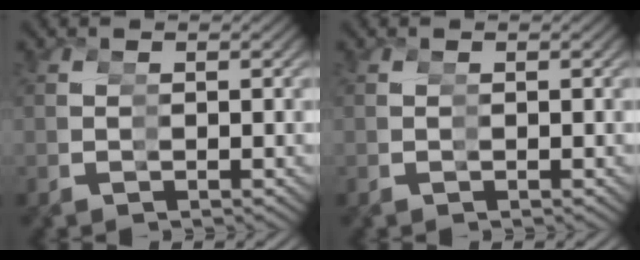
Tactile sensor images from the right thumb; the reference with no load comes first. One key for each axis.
{"total": 0.0}